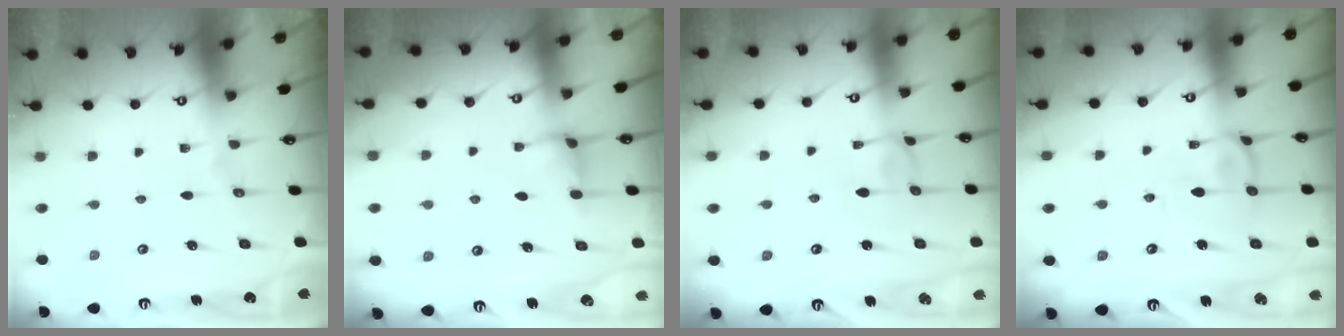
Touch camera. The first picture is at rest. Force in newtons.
{"total": 2.4, "press": 2.3, "slide": 0.5}
{"total": 1.9, "press": 1.9, "slide": 0.3}
{"total": 2.7, "press": 2.6, "slide": 0.9}